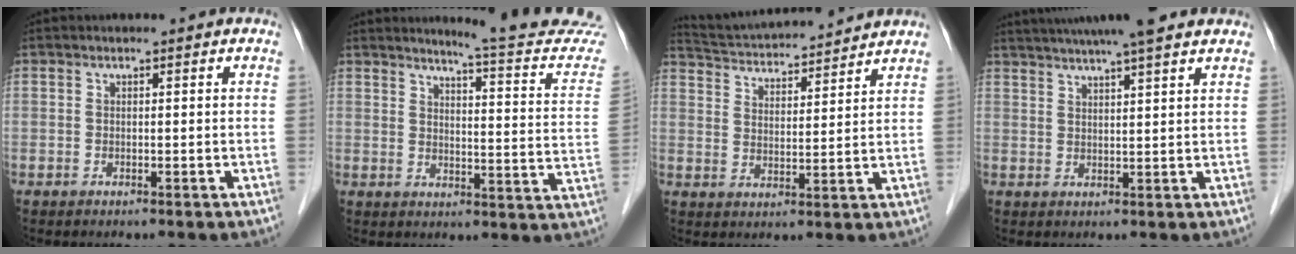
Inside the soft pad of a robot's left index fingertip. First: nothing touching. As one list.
[{"total": 15.4, "force": [14.9, -1.1, 4.0], "torque": [-0.053, -0.102, 0.163]}, {"total": 14.5, "force": [13.8, 1.4, 4.4], "torque": [-0.084, 0.025, 0.218]}, {"total": 13.9, "force": [11.8, 0.6, 7.3], "torque": [-0.124, 0.033, 0.163]}]